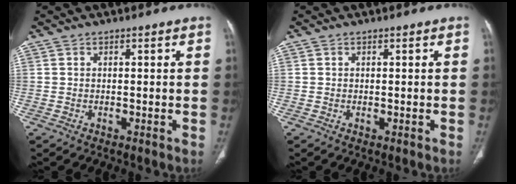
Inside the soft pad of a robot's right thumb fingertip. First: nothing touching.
{"total": 0.0}